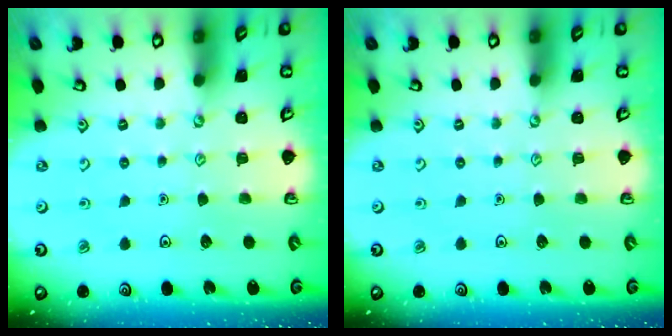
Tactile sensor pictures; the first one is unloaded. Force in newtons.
{"total": 0.0}